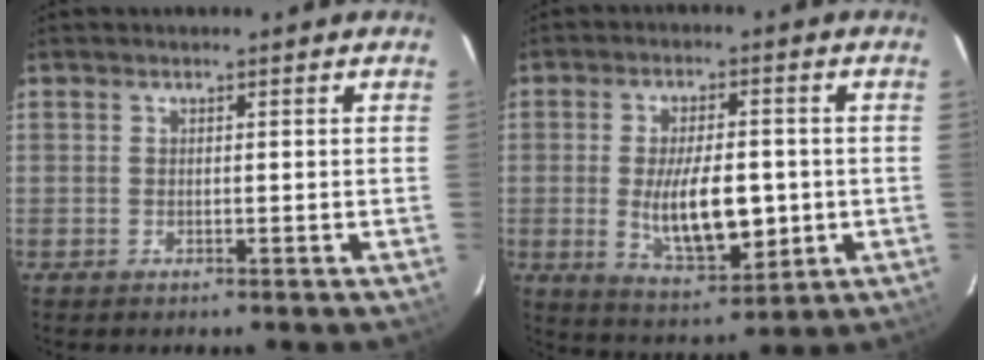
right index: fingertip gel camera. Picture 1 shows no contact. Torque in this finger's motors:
{"motor_torque": [0.40, -0.14, 0.37, 0.13]}